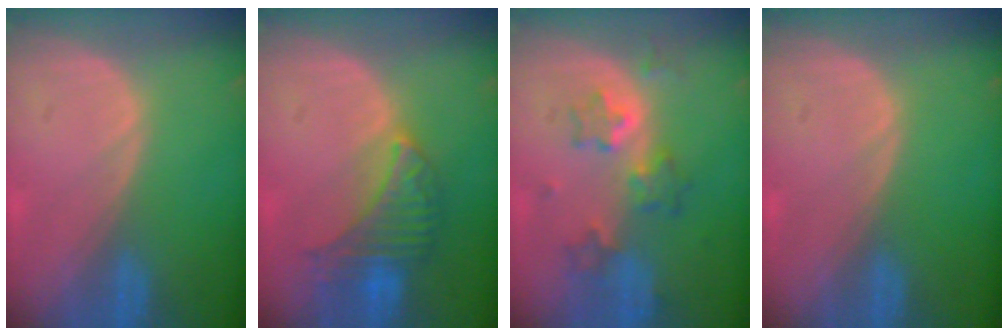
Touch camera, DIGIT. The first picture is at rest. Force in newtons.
{"total": 6.7, "press": 6.6, "slide": 0.8}
{"total": 6.1, "press": 5.8, "slide": 1.9}
{"total": 0.0}